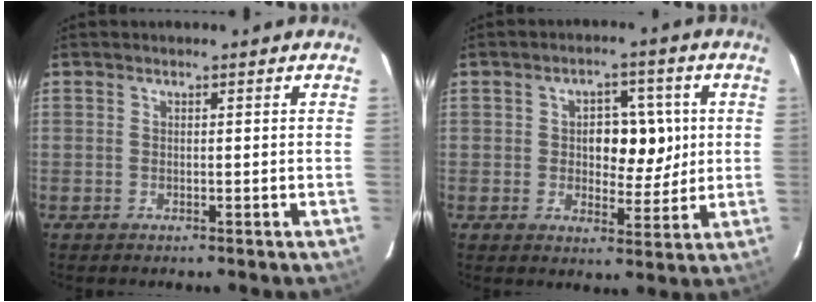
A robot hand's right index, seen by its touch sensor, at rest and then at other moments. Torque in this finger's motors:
{"motor_torque": [0.21, -0.03, 0.26, 0.06]}